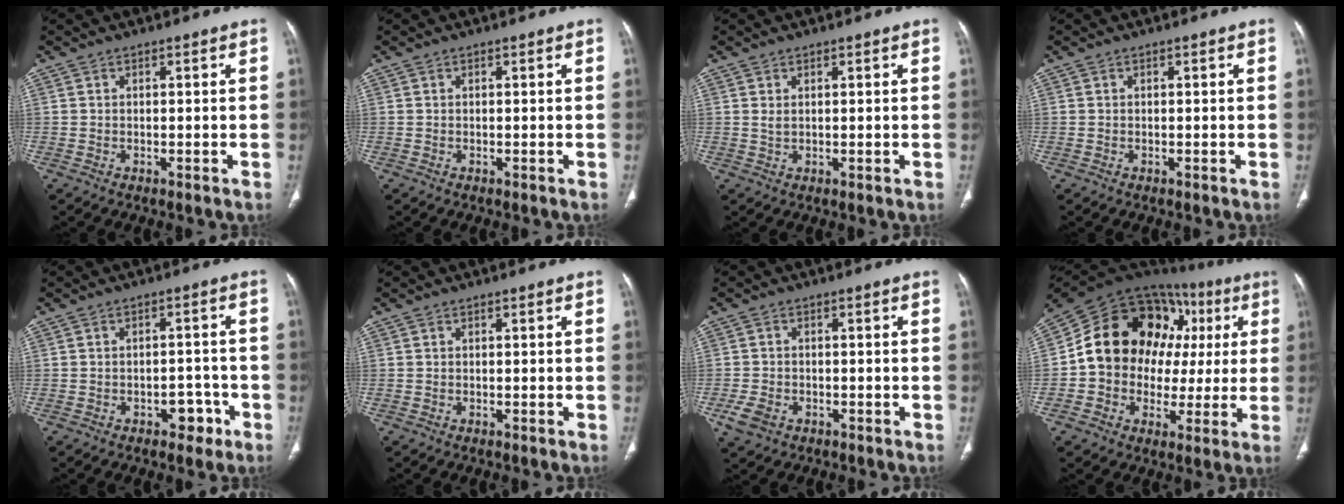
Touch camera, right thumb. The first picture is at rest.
{"total": 0.0}
{"total": 0.0}
{"total": 0.0}
{"total": 4.4, "force": [-2.4, 2.8, 2.4], "torque": [-0.012, 0.025, -0.030]}
{"total": 0.0}
{"total": 4.1, "force": [-1.8, 2.8, 2.3], "torque": [-0.053, 0.002, -0.027]}
{"total": 22.0, "force": [3.5, 17.2, 13.3], "torque": [-0.157, 0.048, 0.056]}